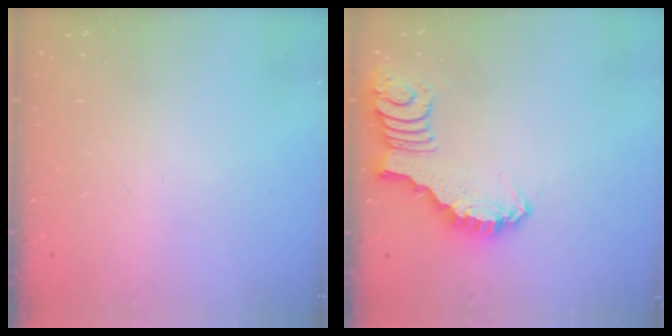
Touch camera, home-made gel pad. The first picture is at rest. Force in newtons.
{"total": 2.1, "press": 2.1, "slide": 0.4}